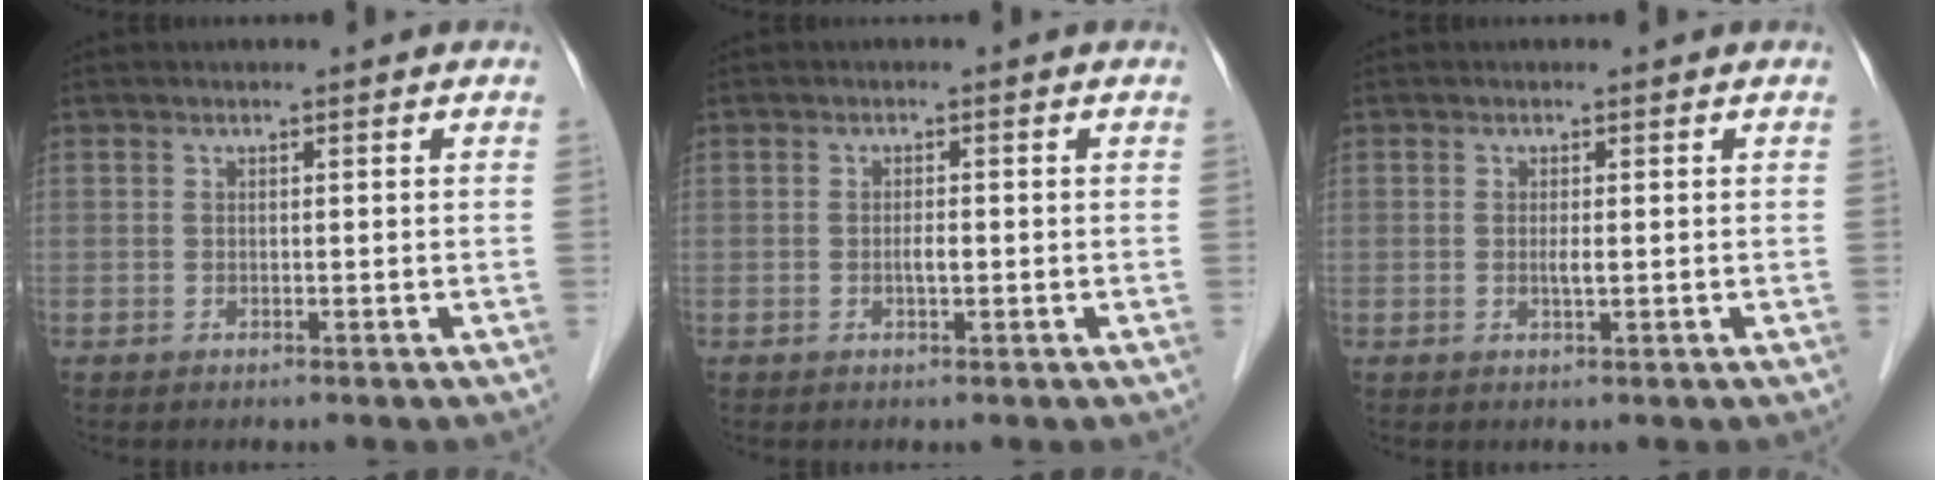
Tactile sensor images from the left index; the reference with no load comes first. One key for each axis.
{"total": 1.3, "fx": -0.3, "fy": 0.3, "fz": 1.2, "tx": -0.024, "ty": 0.000, "tz": -0.006}
{"total": 1.1, "fx": 0.0, "fy": 0.1, "fz": 1.1, "tx": -0.023, "ty": -0.002, "tz": 0.000}